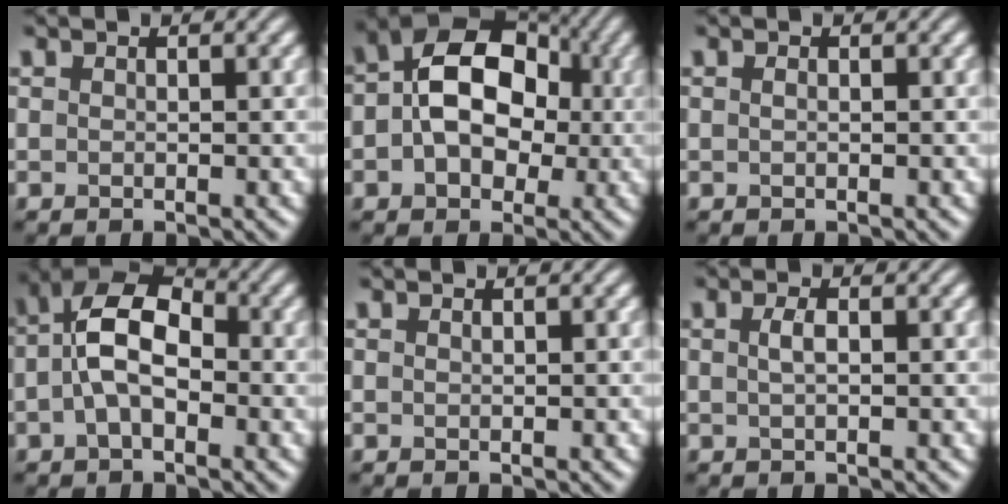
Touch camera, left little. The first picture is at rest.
{"total": 10.2, "force": [0.6, 7.2, 7.2], "torque": [-0.092, 0.031, -0.015]}
{"total": 0.0}
{"total": 6.6, "force": [-0.6, 3.8, 5.4], "torque": [-0.109, 0.018, -0.024]}
{"total": 0.0}
{"total": 1.2, "force": [0.2, 0.4, 1.1], "torque": [-0.026, 0.003, 0.003]}